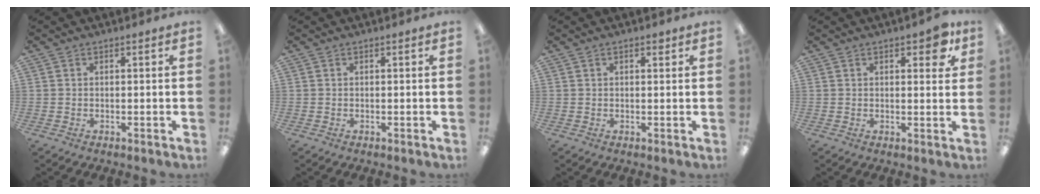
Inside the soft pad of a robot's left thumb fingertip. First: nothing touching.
{"total": 0.0}
{"total": 1.5, "force": [0.8, 0.7, 0.9], "torque": [-0.011, -0.001, 0.013]}
{"total": 5.3, "force": [2.8, 2.3, 3.9], "torque": [-0.049, -0.007, 0.044]}